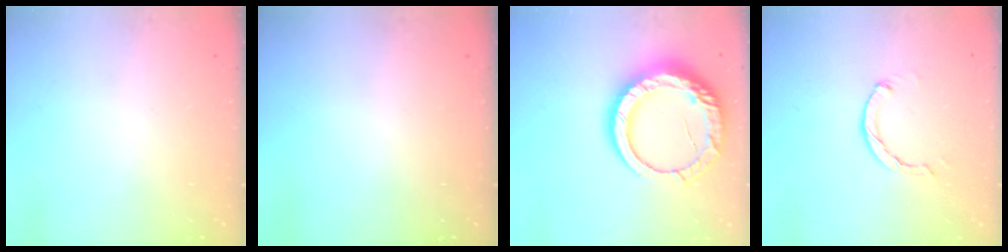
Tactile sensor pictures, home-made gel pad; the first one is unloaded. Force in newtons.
{"total": 0.0}
{"total": 16.5, "press": 16.5, "slide": 1.2}
{"total": 2.1, "press": 2.1, "slide": 0.3}